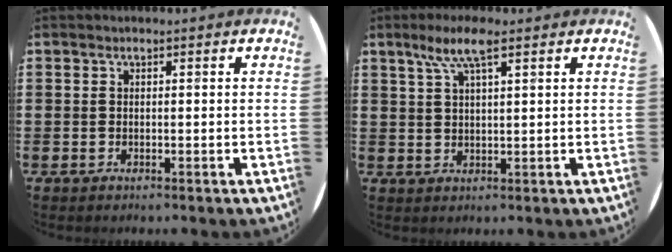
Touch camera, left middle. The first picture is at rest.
{"total": 5.5, "force": [3.3, 1.2, 4.2], "torque": [-0.091, 0.009, 0.056]}